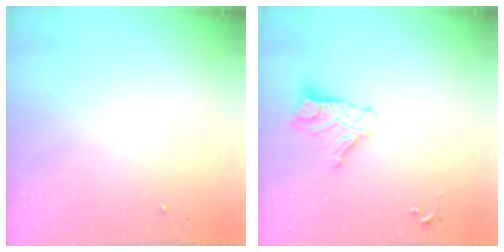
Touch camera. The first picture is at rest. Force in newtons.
{"total": 11.3, "press": 11.2, "slide": 0.9}